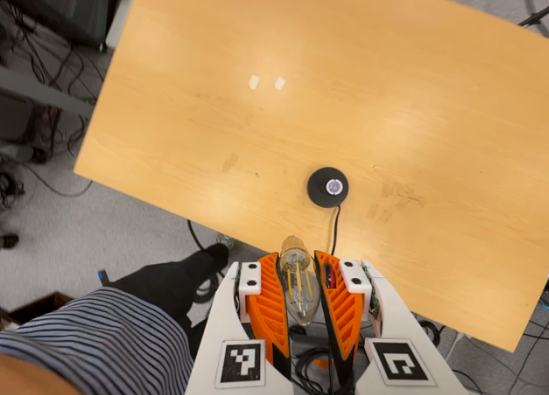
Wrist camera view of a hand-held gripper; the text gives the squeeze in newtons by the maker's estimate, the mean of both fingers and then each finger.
{"total": 24.0, "left": 26.8, "right": 21.1}